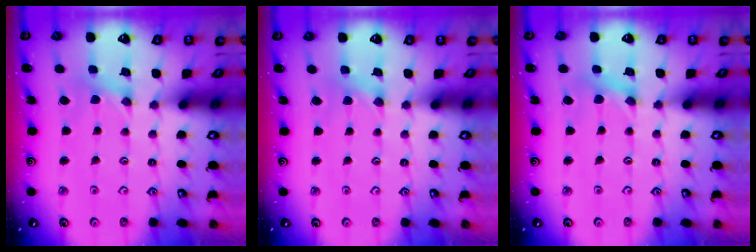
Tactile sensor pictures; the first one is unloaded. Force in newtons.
{"total": 2.4, "press": 2.4, "slide": 0.4}
{"total": 1.5, "press": 1.5, "slide": 0.0}